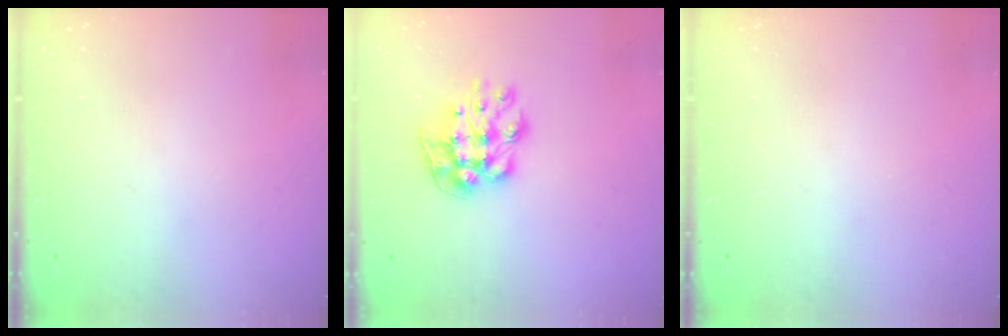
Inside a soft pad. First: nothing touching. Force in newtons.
{"total": 9.2, "press": 9.2, "slide": 0.4}
{"total": 0.0}